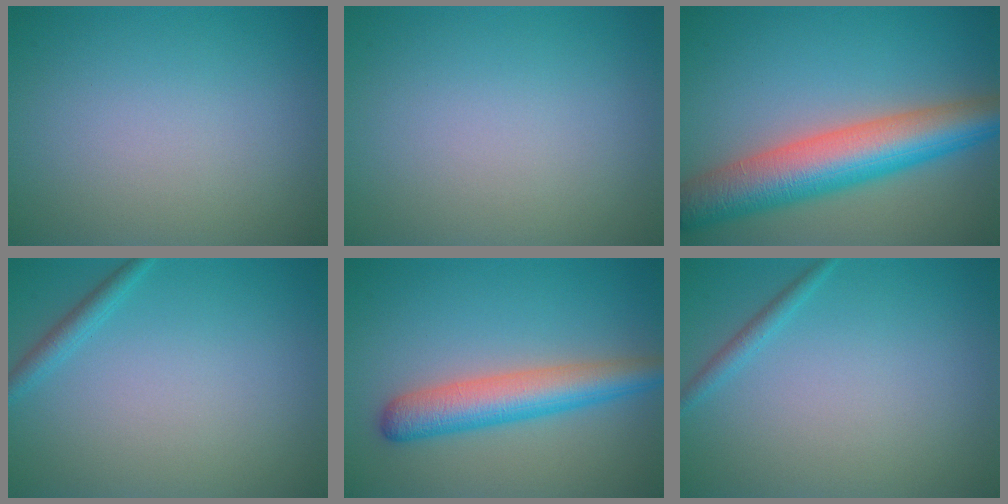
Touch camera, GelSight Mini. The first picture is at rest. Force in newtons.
{"total": 0.0}
{"total": 9.1, "press": 9.1, "slide": 0.3}
{"total": 1.4, "press": 1.4, "slide": 0.1}
{"total": 5.3, "press": 5.3, "slide": 0.2}
{"total": 1.1, "press": 1.1, "slide": 0.0}